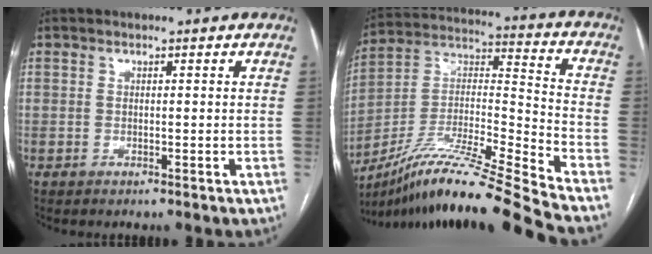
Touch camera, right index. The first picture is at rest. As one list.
[{"total": 22.0, "force": [-18.3, -1.9, 11.9], "torque": [-0.224, -0.006, -0.330]}]